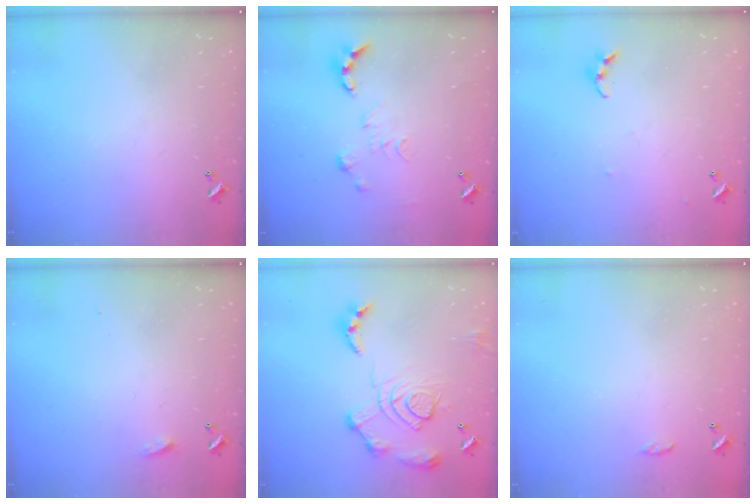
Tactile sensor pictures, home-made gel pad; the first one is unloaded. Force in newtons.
{"total": 0.0}
{"total": 4.2, "press": 4.1, "slide": 0.4}
{"total": 4.3, "press": 4.3, "slide": 0.5}
{"total": 15.6, "press": 15.5, "slide": 1.6}
{"total": 3.0, "press": 3.0, "slide": 0.5}